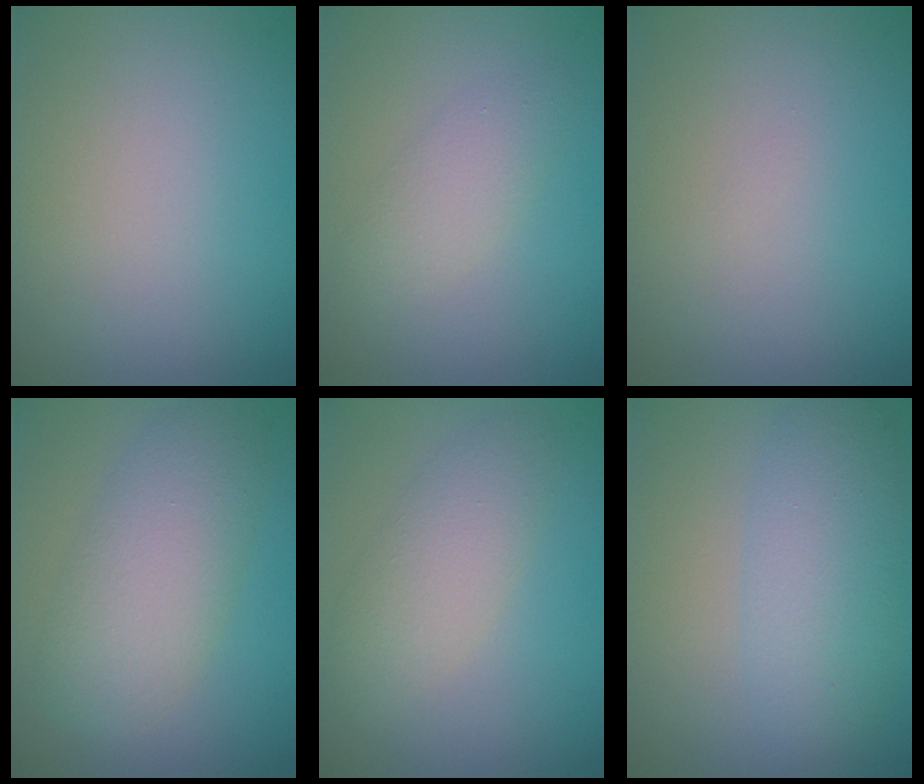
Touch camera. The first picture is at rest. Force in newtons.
{"total": 2.2, "press": 2.2, "slide": 0.0}
{"total": 0.0}
{"total": 5.6, "press": 5.6, "slide": 0.2}
{"total": 3.3, "press": 3.3, "slide": 0.0}
{"total": 5.1, "press": 5.1, "slide": 0.1}